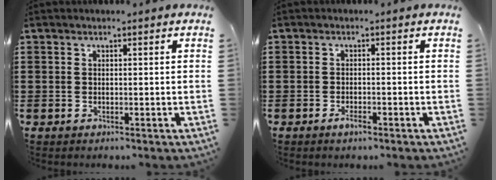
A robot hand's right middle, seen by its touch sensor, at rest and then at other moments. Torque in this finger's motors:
{"motor_torque": [2.14, 0.00, 0.25, 0.05]}